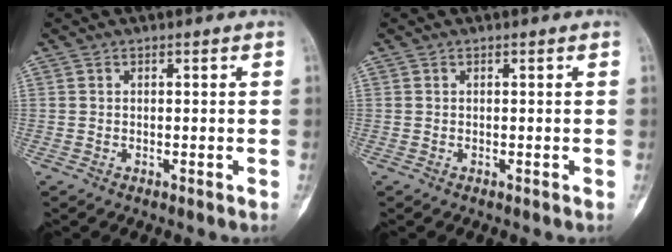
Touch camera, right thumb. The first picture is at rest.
{"total": 0.0}